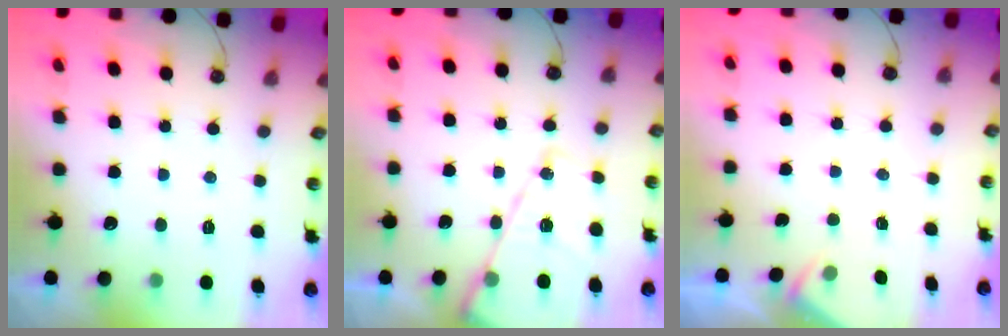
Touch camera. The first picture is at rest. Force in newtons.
{"total": 14.3, "press": 14.2, "slide": 1.4}
{"total": 2.1, "press": 2.1, "slide": 0.4}